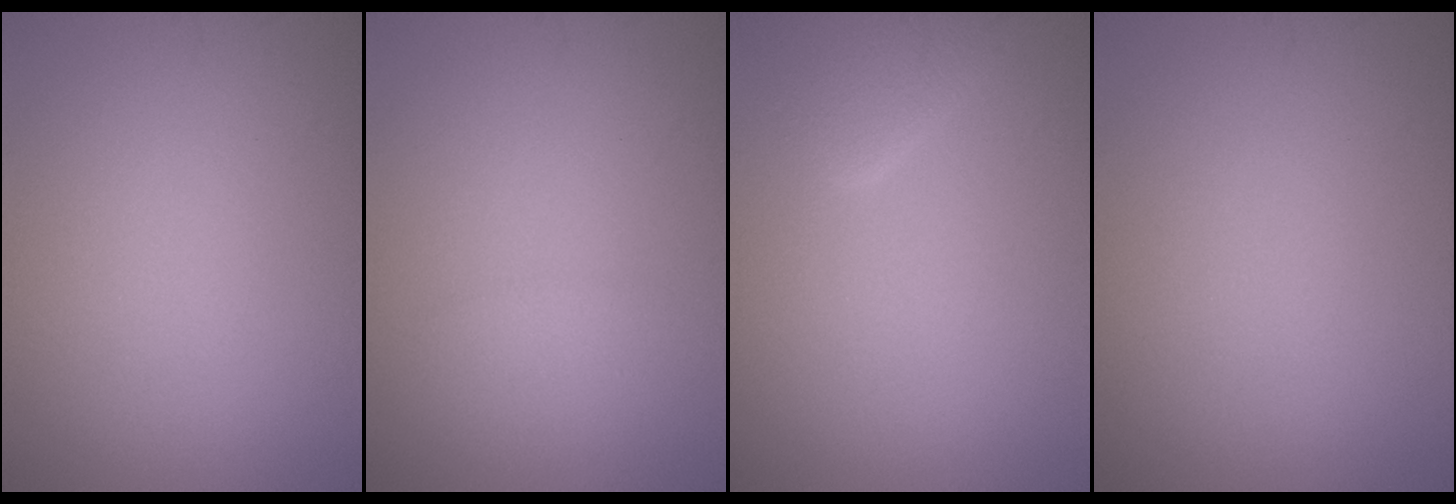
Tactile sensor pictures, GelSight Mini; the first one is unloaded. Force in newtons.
{"total": 0.8, "press": 0.8, "slide": 0.1}
{"total": 2.4, "press": 2.4, "slide": 0.2}
{"total": 0.0}